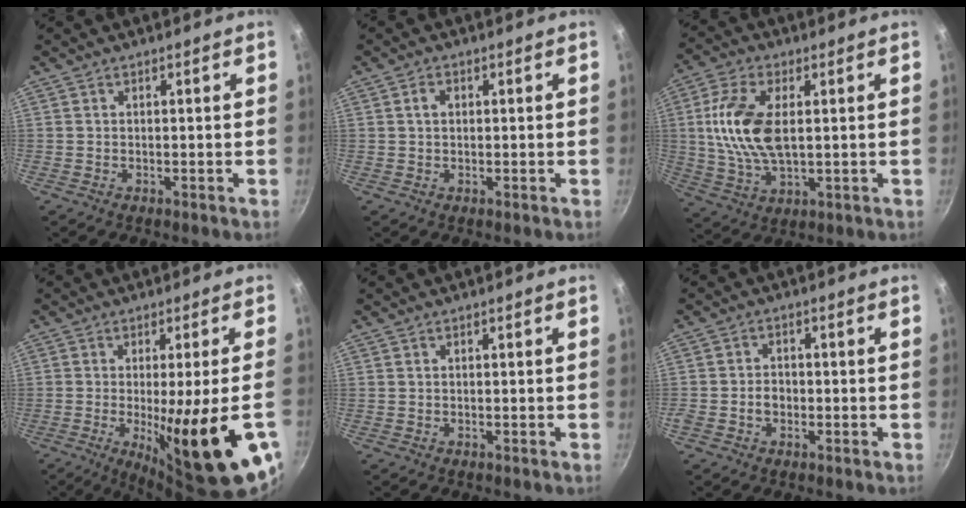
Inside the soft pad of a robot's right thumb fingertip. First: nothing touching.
{"total": 1.7, "force": [0.3, 1.3, 1.1], "torque": [-0.016, 0.005, 0.004]}
{"total": 13.3, "force": [1.7, 6.9, 11.2], "torque": [-0.220, 0.002, 0.033]}
{"total": 21.0, "force": [-5.9, 3.4, 19.9], "torque": [-0.264, -0.017, -0.068]}
{"total": 0.0}
{"total": 2.8, "force": [-0.9, 2.2, 1.5], "torque": [-0.014, 0.015, -0.017]}